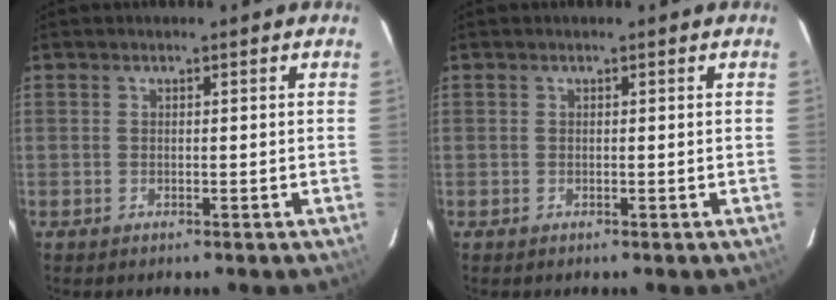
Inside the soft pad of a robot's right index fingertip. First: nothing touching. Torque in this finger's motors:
{"motor_torque": [0.00, 0.00, 0.02, 0.00]}